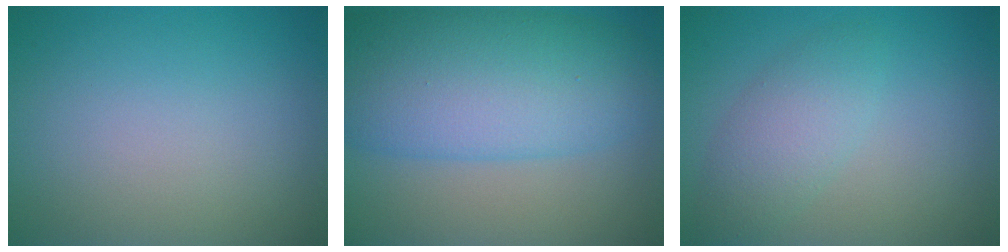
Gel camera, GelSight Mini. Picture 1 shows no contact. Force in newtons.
{"total": 10.6, "press": 10.6, "slide": 0.1}
{"total": 3.1, "press": 3.1, "slide": 0.1}